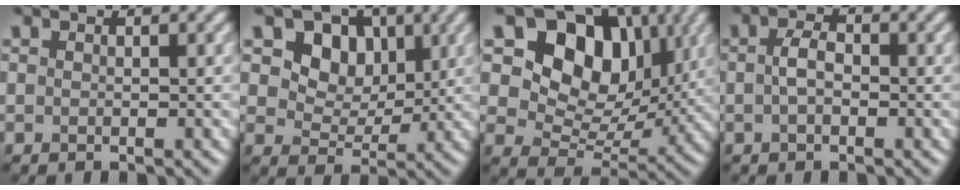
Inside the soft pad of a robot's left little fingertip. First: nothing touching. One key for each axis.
{"total": 7.5, "fx": 3.2, "fy": 5.8, "fz": 3.6, "tx": -0.079, "ty": -0.007, "tz": 0.061}
{"total": 11.4, "fx": 4.1, "fy": 8.1, "fz": 6.8, "tx": -0.105, "ty": -0.002, "tz": 0.060}
{"total": 2.1, "fx": -0.3, "fy": 1.2, "fz": 1.7, "tx": -0.039, "ty": 0.006, "tz": -0.009}